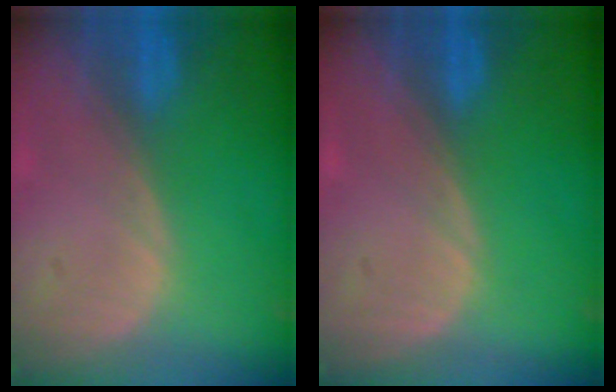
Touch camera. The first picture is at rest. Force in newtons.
{"total": 0.0}